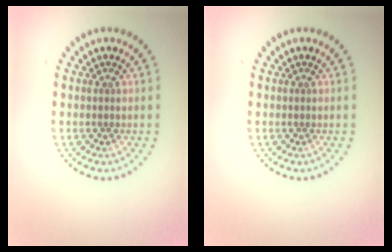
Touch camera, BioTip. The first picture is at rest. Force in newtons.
{"total": 0.0}